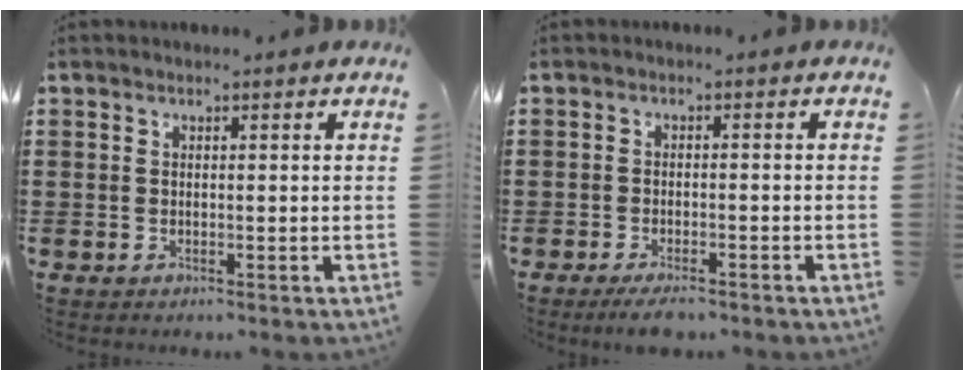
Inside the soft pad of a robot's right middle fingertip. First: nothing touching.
{"total": 2.2, "force": [-2.0, 0.3, 1.0], "torque": [-0.025, -0.003, -0.039]}